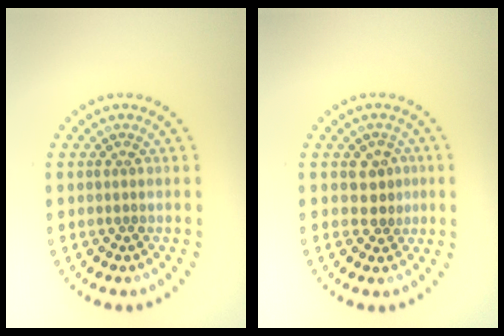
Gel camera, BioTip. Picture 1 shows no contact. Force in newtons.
{"total": 2.0, "press": 1.8, "slide": 0.9}